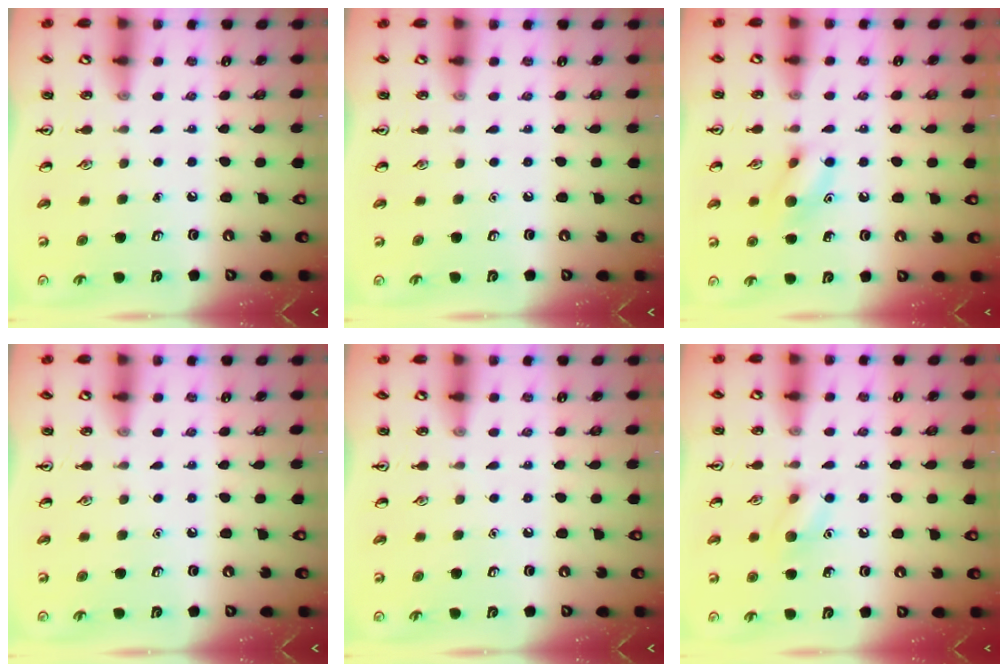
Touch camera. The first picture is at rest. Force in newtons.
{"total": 0.0}
{"total": 9.5, "press": 9.4, "slide": 1.0}
{"total": 0.0}
{"total": 0.0}
{"total": 7.5, "press": 7.3, "slide": 1.5}